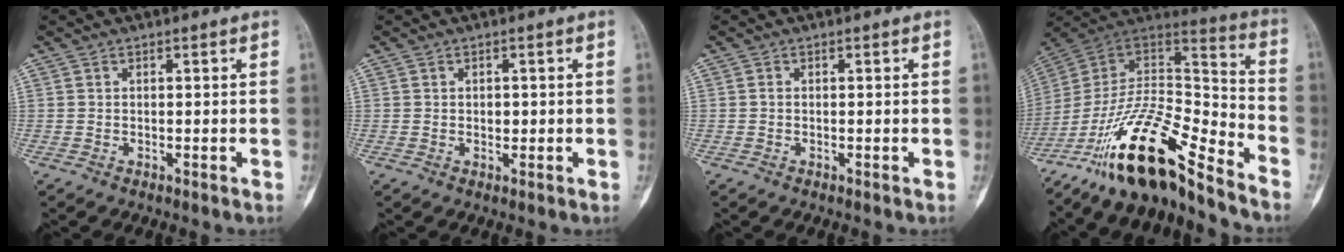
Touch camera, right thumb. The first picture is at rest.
{"total": 1.6, "force": [0.1, 1.1, 1.1], "torque": [-0.011, 0.001, 0.004]}
{"total": 0.0}
{"total": 21.4, "force": [-15.8, 5.6, 13.4], "torque": [-0.242, 0.095, -0.285]}